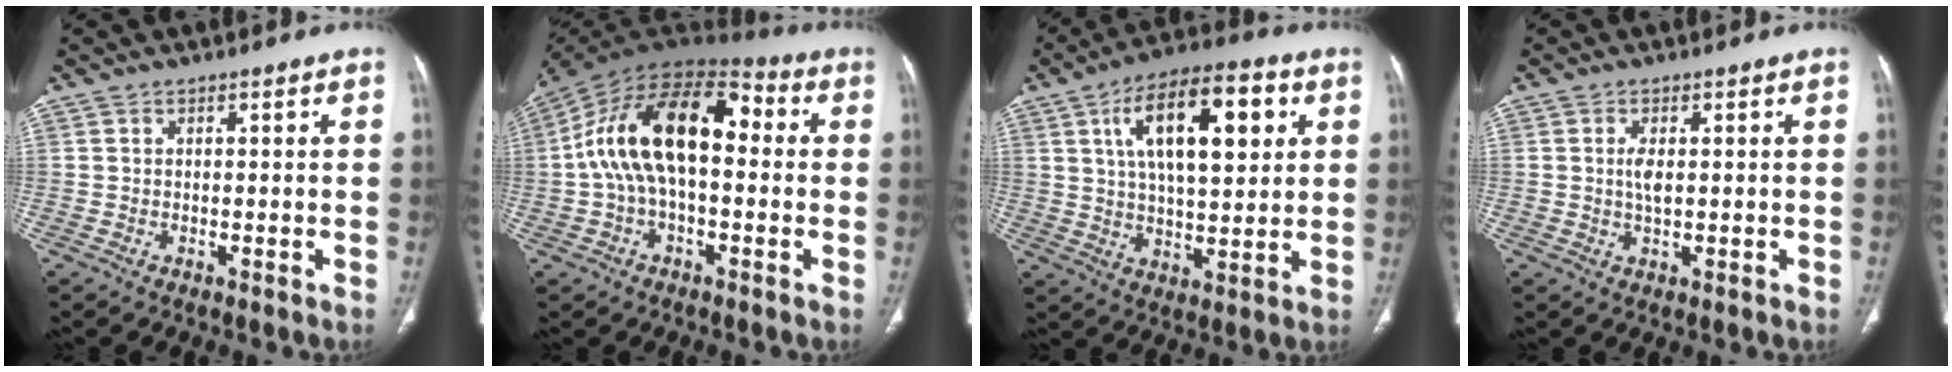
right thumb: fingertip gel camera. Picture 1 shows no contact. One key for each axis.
{"total": 19.8, "fx": 1.3, "fy": 10.7, "fz": 16.7, "tx": -0.291, "ty": 0.051, "tz": 0.011}
{"total": 17.9, "fx": 6.0, "fy": 7.8, "fz": 15.0, "tx": -0.220, "ty": -0.001, "tz": 0.095}
{"total": 2.6, "fx": 0.4, "fy": 1.1, "fz": 2.3, "tx": -0.048, "ty": -0.003, "tz": 0.010}